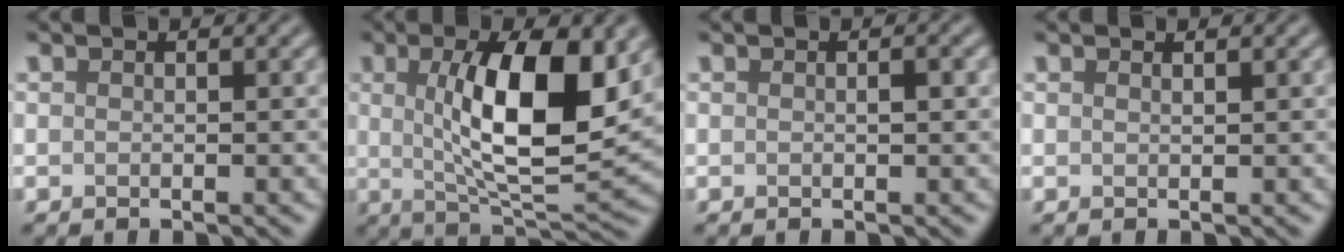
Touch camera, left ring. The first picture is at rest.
{"total": 10.6, "force": [2.0, 3.2, 9.9], "torque": [-0.150, -0.009, 0.038]}
{"total": 0.7, "force": [0.1, 0.2, 0.7], "torque": [-0.008, 0.000, 0.001]}
{"total": 0.5, "force": [0.5, 0.1, 0.3], "torque": [0.001, 0.000, 0.007]}